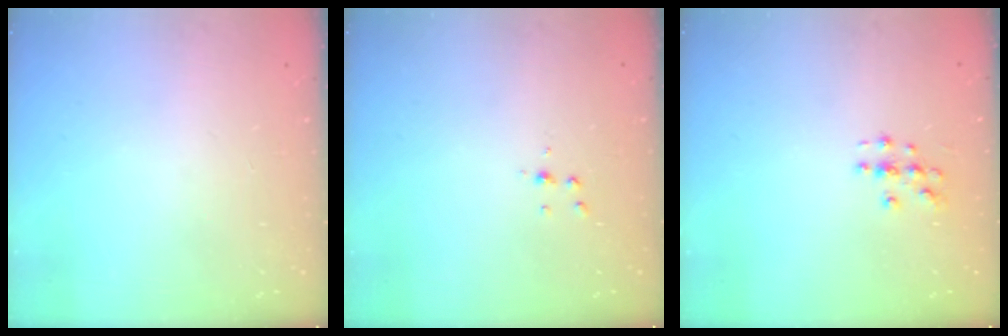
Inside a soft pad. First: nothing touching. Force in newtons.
{"total": 3.9, "press": 3.9, "slide": 0.4}
{"total": 3.1, "press": 3.1, "slide": 0.2}